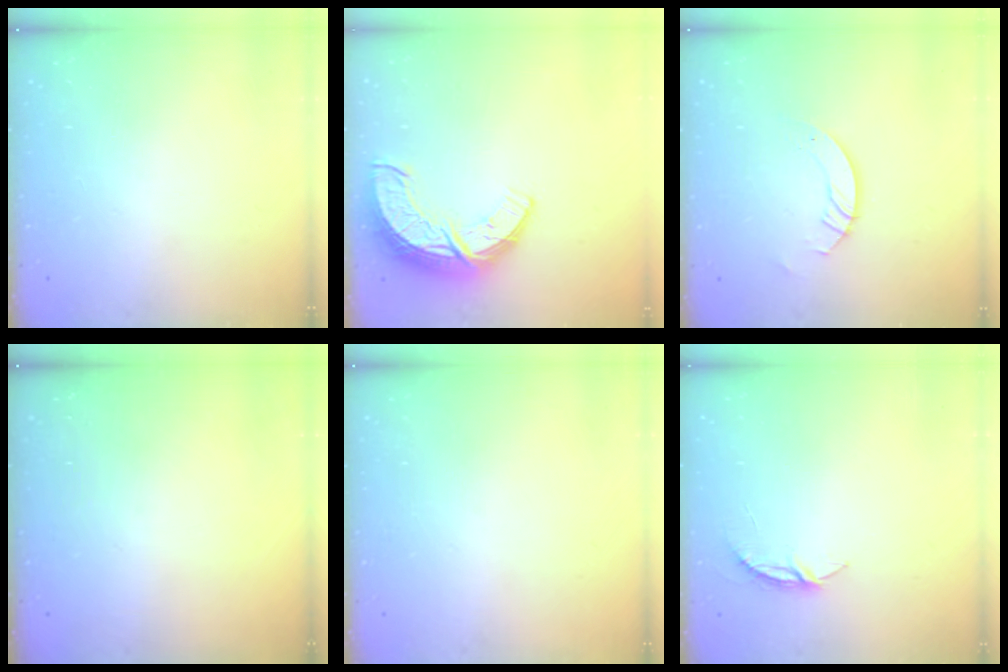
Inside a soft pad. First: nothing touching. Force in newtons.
{"total": 11.9, "press": 11.9, "slide": 0.8}
{"total": 3.7, "press": 3.7, "slide": 0.3}
{"total": 0.0}
{"total": 0.0}
{"total": 3.7, "press": 3.6, "slide": 0.4}